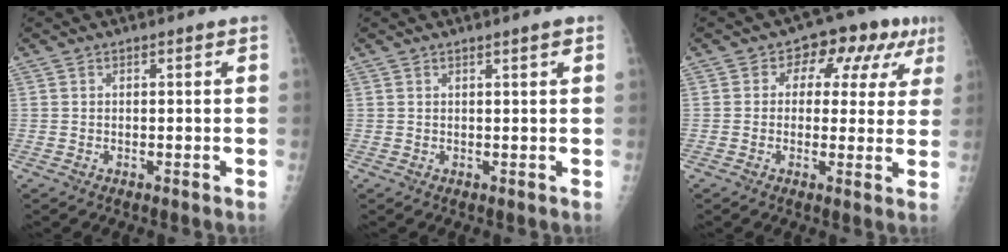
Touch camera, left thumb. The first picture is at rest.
{"total": 1.2, "force": [0.8, -0.1, 0.9], "torque": [-0.013, -0.003, 0.012]}
{"total": 10.3, "force": [3.8, 6.8, 6.7], "torque": [-0.028, 0.015, 0.041]}